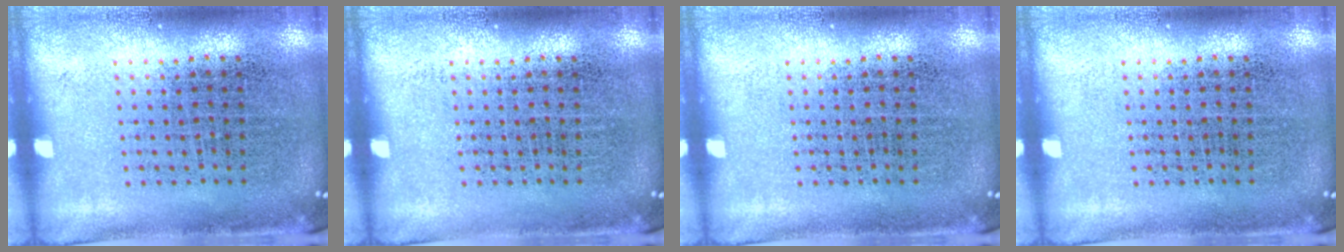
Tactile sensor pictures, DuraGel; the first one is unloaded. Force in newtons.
{"total": 0.0}
{"total": 0.0}
{"total": 0.0}